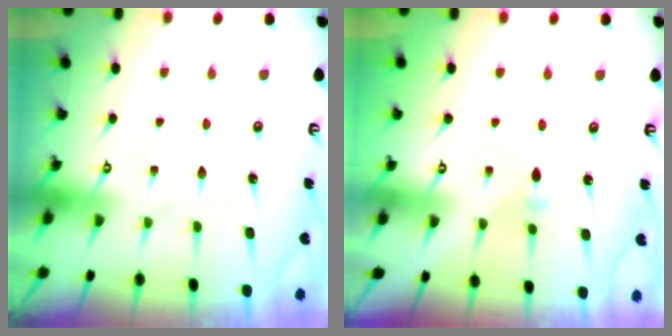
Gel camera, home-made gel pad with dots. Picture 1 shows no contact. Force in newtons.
{"total": 3.1, "press": 3.0, "slide": 0.5}